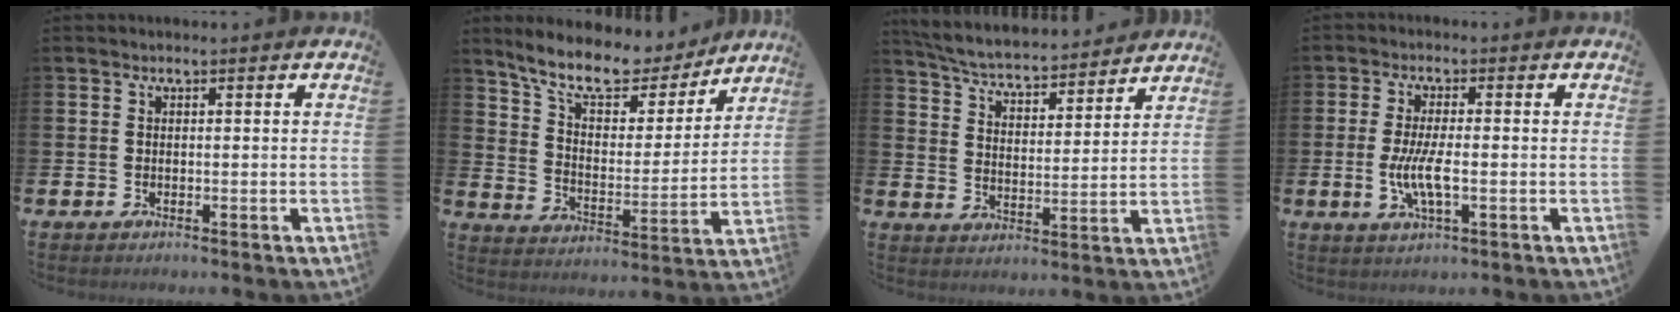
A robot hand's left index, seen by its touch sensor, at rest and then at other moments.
{"total": 10.6, "force": [9.1, 3.5, 4.0], "torque": [-0.106, -0.058, 0.159]}
{"total": 5.8, "force": [5.6, 0.9, 1.2], "torque": [-0.051, -0.044, 0.094]}
{"total": 4.9, "force": [-0.9, 1.4, 4.7], "torque": [-0.096, -0.001, -0.020]}